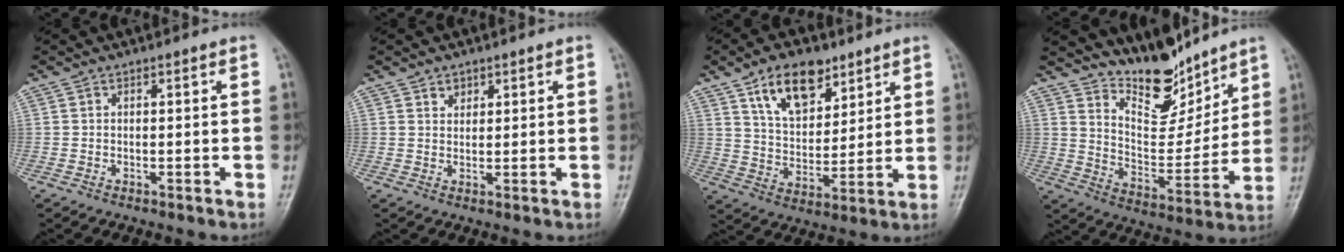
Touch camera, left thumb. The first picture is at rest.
{"total": 2.0, "force": [1.3, 1.4, 0.4], "torque": [0.009, -0.007, 0.019]}
{"total": 12.9, "force": [7.6, 7.2, 7.6], "torque": [-0.095, -0.040, 0.138]}
{"total": 13.2, "force": [11.2, 5.2, 4.7], "torque": [-0.041, -0.084, 0.203]}